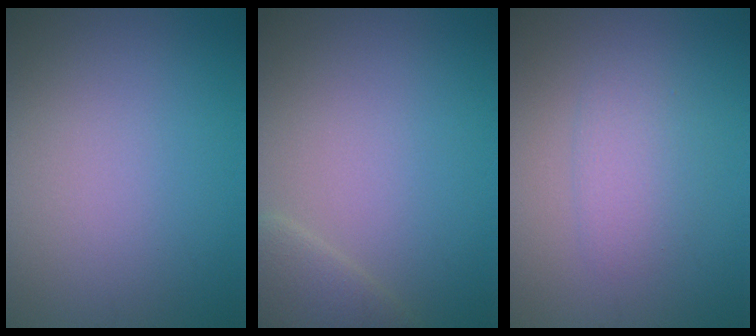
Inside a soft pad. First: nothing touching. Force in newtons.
{"total": 2.2, "press": 2.2, "slide": 0.2}
{"total": 2.0, "press": 2.0, "slide": 0.1}